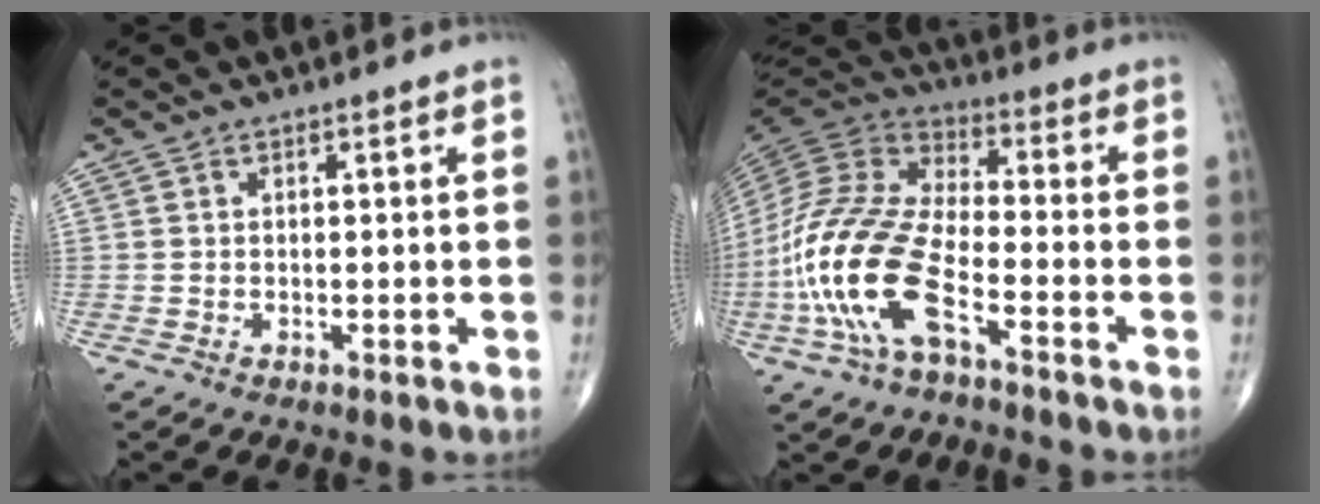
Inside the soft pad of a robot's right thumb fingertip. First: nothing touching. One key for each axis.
{"total": 18.7, "fx": -7.2, "fy": 7.7, "fz": 15.5, "tx": -0.341, "ty": 0.036, "tz": -0.139}